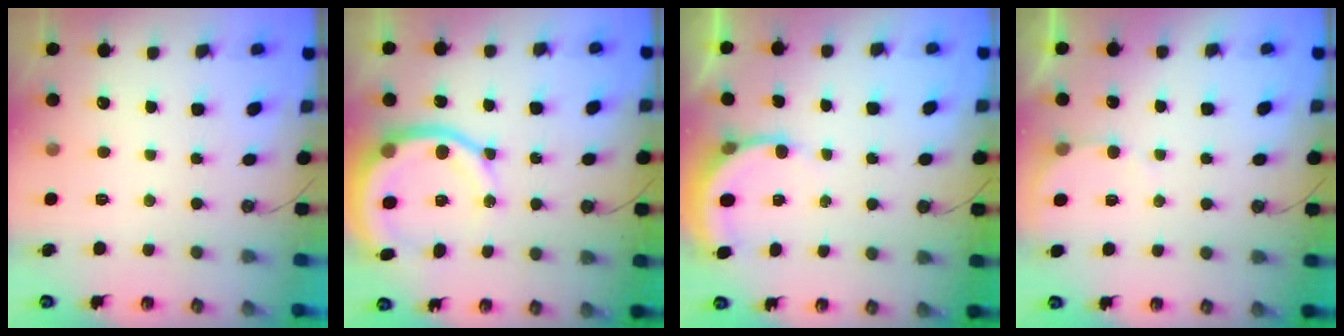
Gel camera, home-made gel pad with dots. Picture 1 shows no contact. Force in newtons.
{"total": 13.2, "press": 13.0, "slide": 2.3}
{"total": 5.1, "press": 5.0, "slide": 0.8}
{"total": 3.2, "press": 3.2, "slide": 0.3}